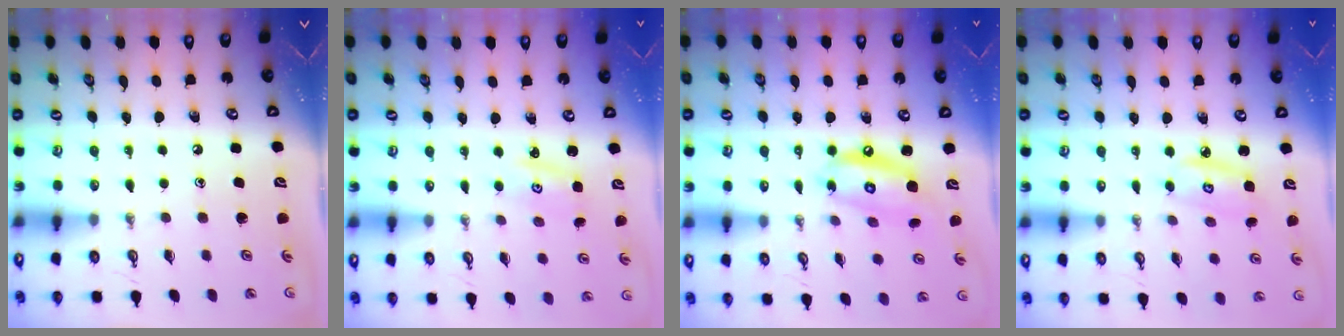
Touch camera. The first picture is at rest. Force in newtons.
{"total": 2.7, "press": 2.7, "slide": 0.4}
{"total": 11.8, "press": 11.8, "slide": 1.2}
{"total": 4.2, "press": 4.2, "slide": 0.3}